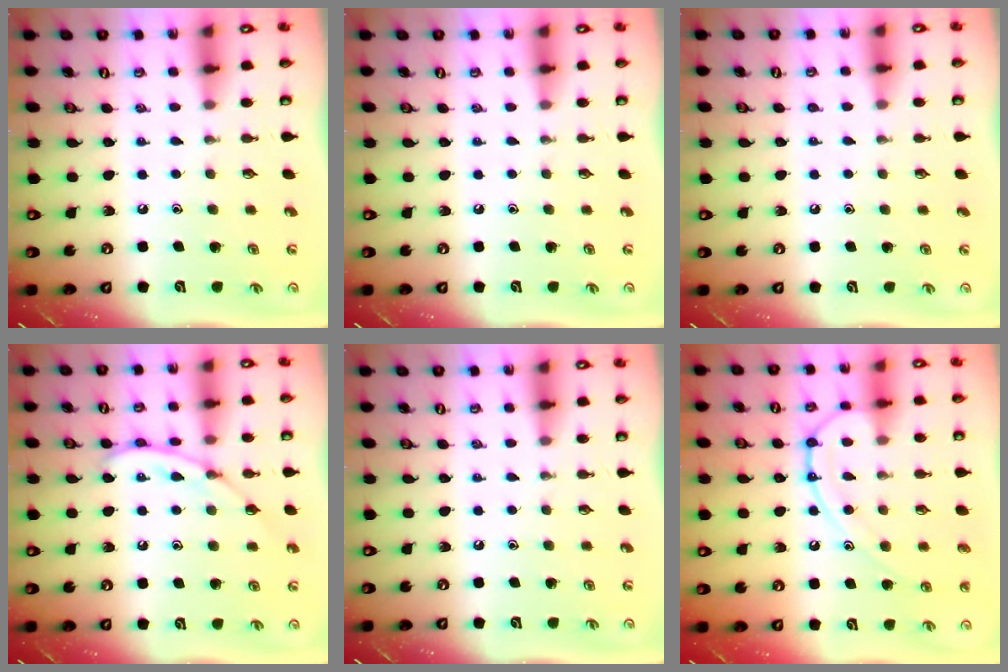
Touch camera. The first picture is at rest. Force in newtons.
{"total": 0.0}
{"total": 2.9, "press": 2.8, "slide": 0.4}
{"total": 9.3, "press": 9.3, "slide": 0.7}
{"total": 0.0}
{"total": 12.6, "press": 12.5, "slide": 1.3}